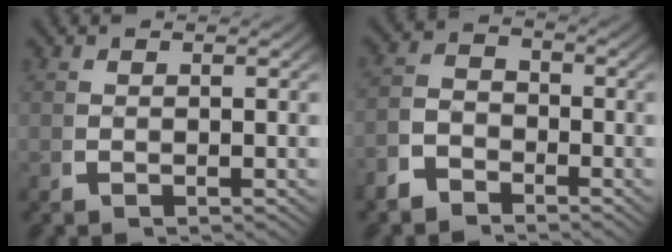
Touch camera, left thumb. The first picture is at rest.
{"total": 3.5, "force": [-2.1, 2.4, 1.5], "torque": [-0.023, -0.016, -0.036]}